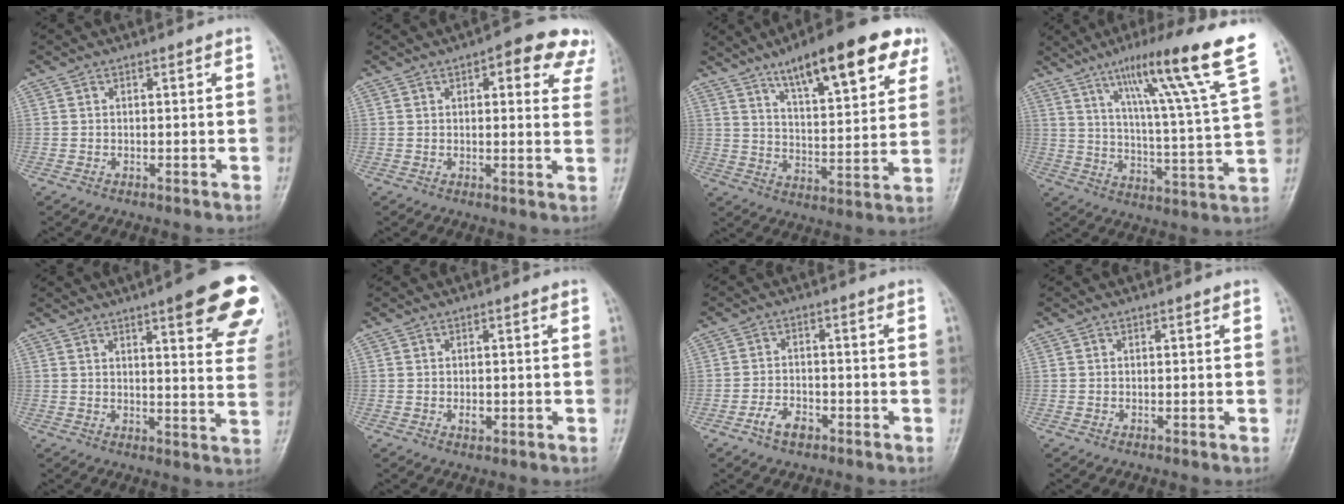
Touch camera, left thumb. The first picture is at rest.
{"total": 11.0, "force": [6.2, 4.5, 7.8], "torque": [-0.049, -0.016, 0.058]}
{"total": 19.0, "force": [11.1, 5.3, 14.5], "torque": [-0.182, -0.036, 0.169]}
{"total": 20.9, "force": [12.2, 0.8, 16.9], "torque": [-0.243, -0.045, 0.181]}
{"total": 18.2, "force": [10.4, 4.1, 14.4], "torque": [-0.154, -0.036, 0.117]}
{"total": 1.6, "force": [-0.3, 1.0, 1.1], "torque": [-0.014, 0.000, -0.005]}
{"total": 4.2, "force": [-2.6, 2.3, 2.4], "torque": [-0.042, 0.019, -0.048]}
{"total": 0.0}